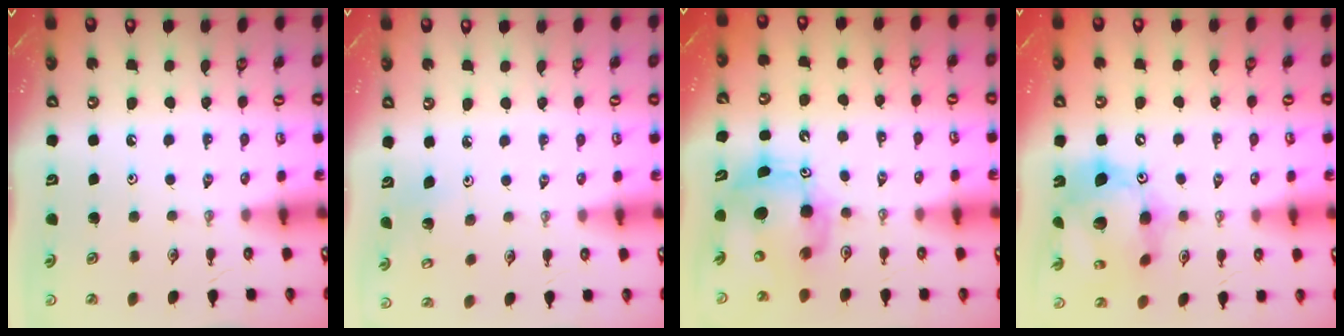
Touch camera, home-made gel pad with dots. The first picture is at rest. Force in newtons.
{"total": 3.2, "press": 3.2, "slide": 0.5}
{"total": 9.0, "press": 8.9, "slide": 1.5}
{"total": 16.7, "press": 16.6, "slide": 1.6}